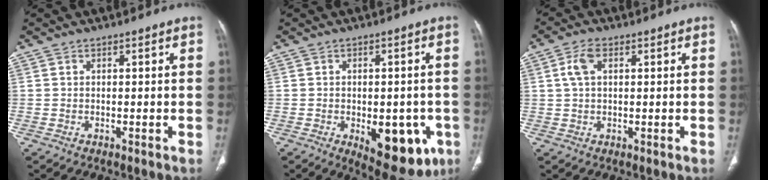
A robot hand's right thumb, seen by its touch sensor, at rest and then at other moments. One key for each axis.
{"total": 13.5, "fx": -4.6, "fy": 6.9, "fz": 10.7, "tx": -0.105, "ty": 0.003, "tz": -0.043}
{"total": 4.3, "fx": 1.4, "fy": 2.4, "fz": 3.3, "tx": -0.076, "ty": 0.011, "tz": 0.029}